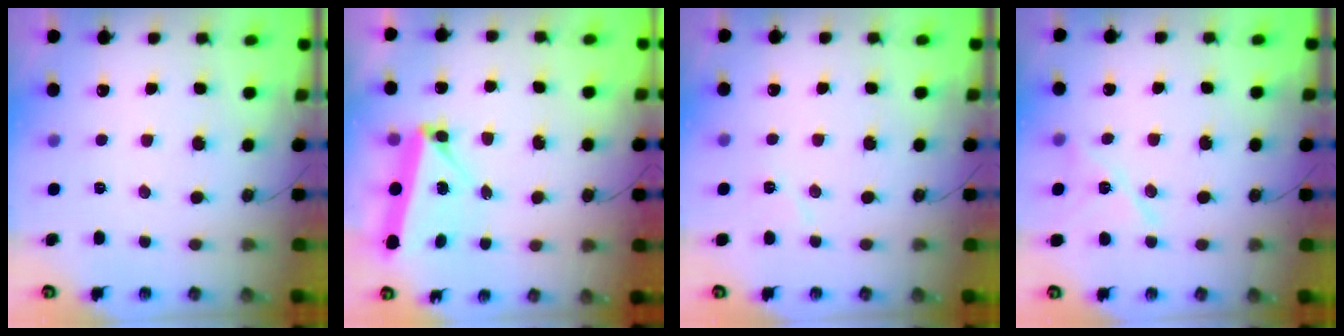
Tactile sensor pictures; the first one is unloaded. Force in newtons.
{"total": 5.5, "press": 5.5, "slide": 0.3}
{"total": 6.3, "press": 5.7, "slide": 2.7}
{"total": 12.7, "press": 9.2, "slide": 8.8}